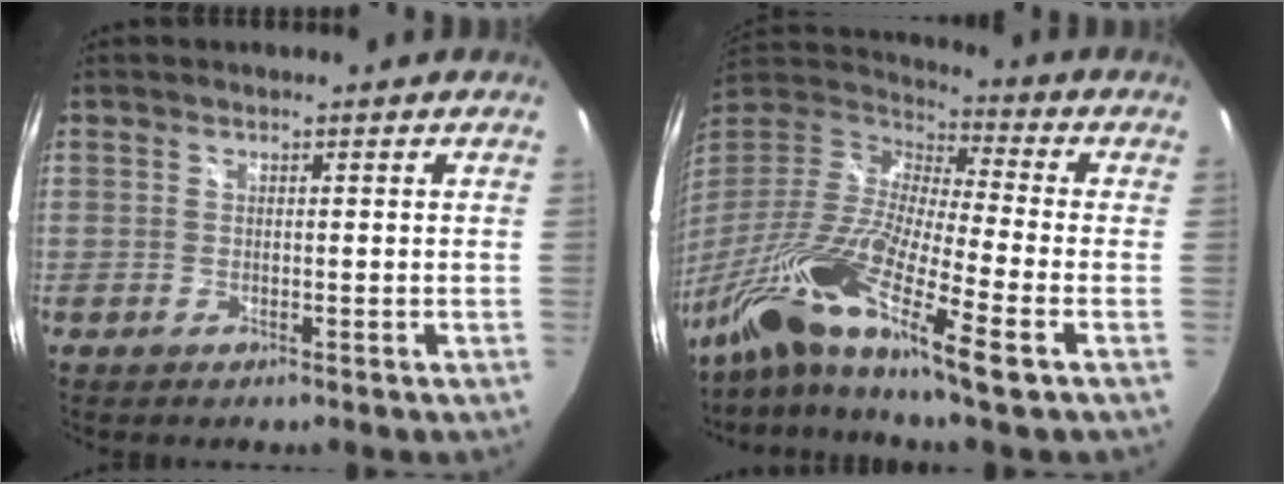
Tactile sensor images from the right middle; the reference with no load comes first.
{"total": 20.6, "force": [-12.1, 2.6, 16.5], "torque": [-0.314, -0.039, -0.244]}